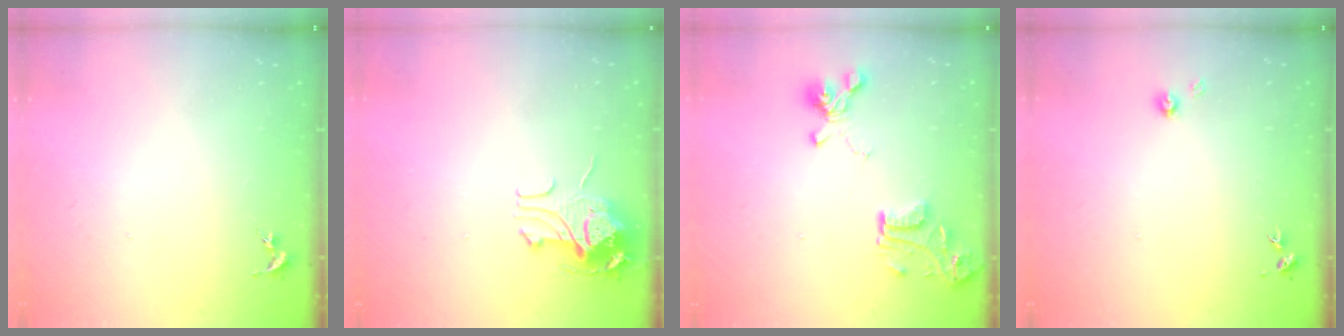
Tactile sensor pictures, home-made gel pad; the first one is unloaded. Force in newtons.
{"total": 10.6, "press": 10.6, "slide": 0.9}
{"total": 15.9, "press": 15.8, "slide": 1.7}
{"total": 3.7, "press": 3.7, "slide": 0.4}